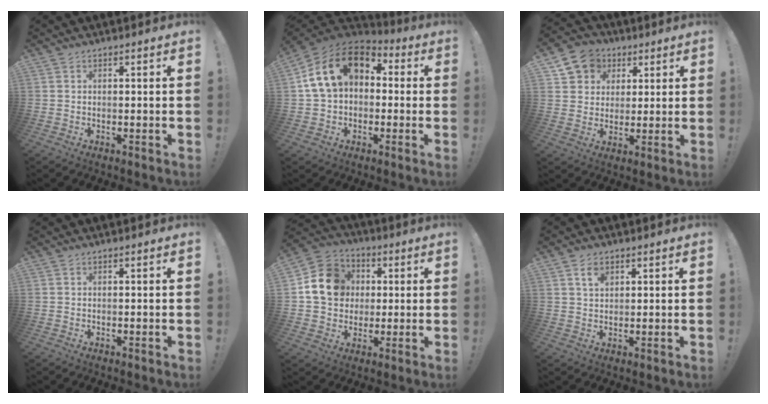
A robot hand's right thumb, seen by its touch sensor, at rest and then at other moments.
{"total": 17.4, "force": [4.8, 11.7, 12.0], "torque": [-0.192, 0.009, 0.088]}
{"total": 9.6, "force": [3.9, 8.4, 2.5], "torque": [-0.034, -0.018, 0.081]}
{"total": 0.0}
{"total": 14.8, "force": [2.5, 13.0, 6.8], "torque": [-0.090, 0.007, 0.057]}
{"total": 3.8, "force": [2.0, 2.2, 2.4], "torque": [-0.038, -0.003, 0.034]}